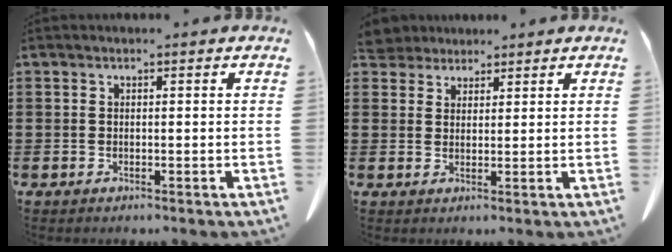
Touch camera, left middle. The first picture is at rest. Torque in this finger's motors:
{"motor_torque": [0.43, 0.40, -0.02, 0.01]}